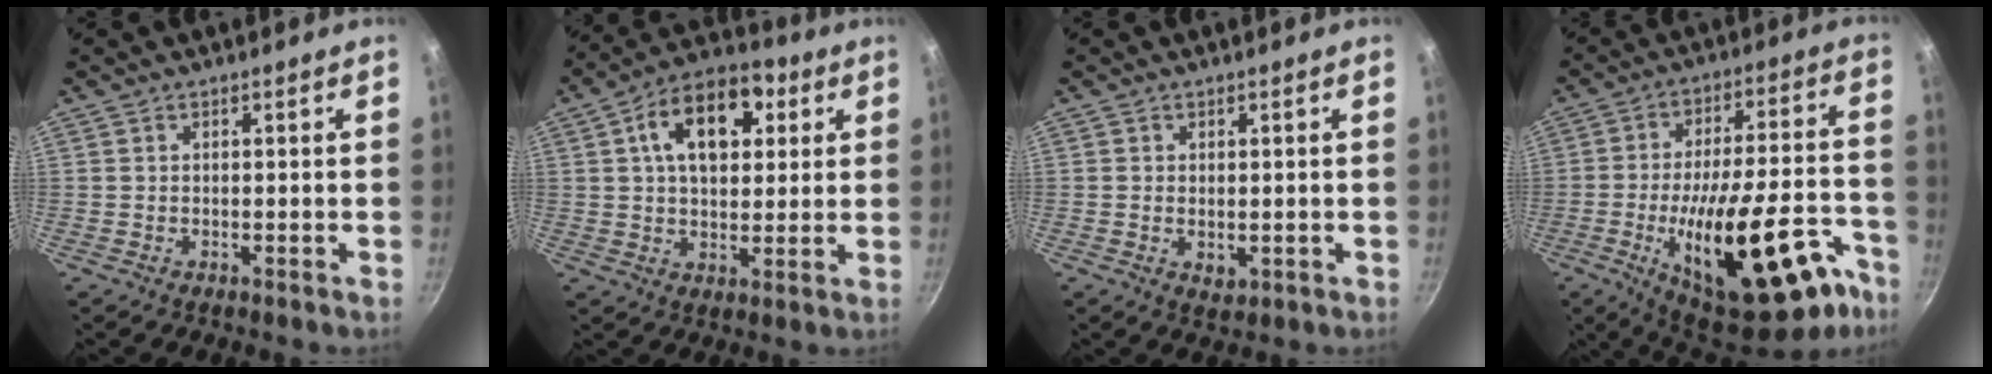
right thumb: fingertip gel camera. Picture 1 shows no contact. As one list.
[{"total": 14.9, "force": [4.6, 9.3, 10.8], "torque": [-0.133, 0.005, 0.059]}, {"total": 2.4, "force": [0.0, 1.7, 1.6], "torque": [-0.024, -0.006, 0.002]}, {"total": 29.0, "force": [-14.0, 11.3, 22.8], "torque": [-0.283, 0.063, -0.200]}]